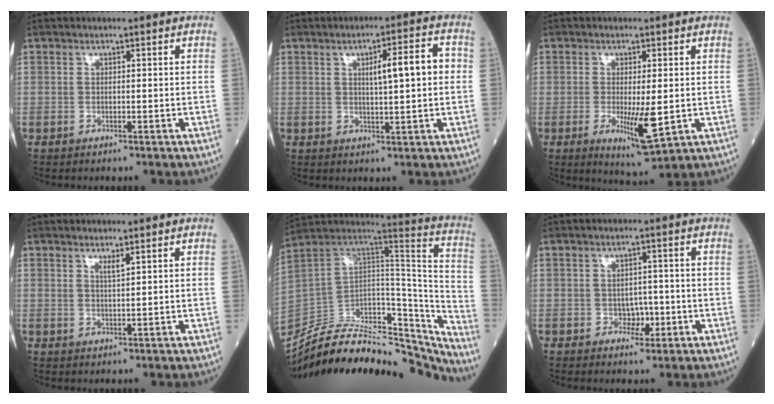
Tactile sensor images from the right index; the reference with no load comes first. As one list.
[{"total": 6.5, "force": [1.0, 0.8, 6.4], "torque": [-0.101, 0.015, 0.017]}, {"total": 6.8, "force": [-1.2, 1.3, 6.5], "torque": [-0.107, -0.015, -0.015]}, {"total": 1.4, "force": [0.9, -0.1, 1.0], "torque": [-0.019, -0.007, 0.017]}, {"total": 31.7, "force": [-28.1, 7.1, 12.8], "torque": [-0.173, 0.007, -0.411]}, {"total": 2.8, "force": [-0.9, 1.9, 1.8], "torque": [-0.017, 0.006, -0.010]}]